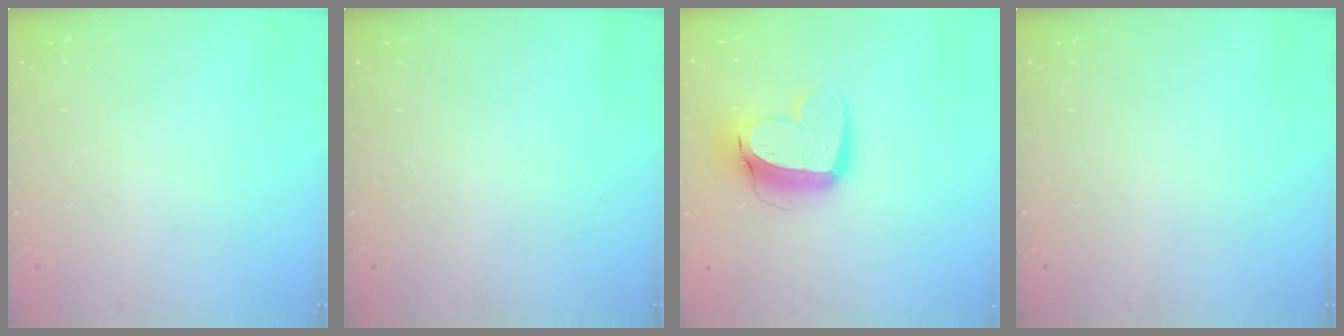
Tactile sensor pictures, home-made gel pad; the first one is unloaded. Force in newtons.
{"total": 0.0}
{"total": 13.5, "press": 13.4, "slide": 1.4}
{"total": 0.0}